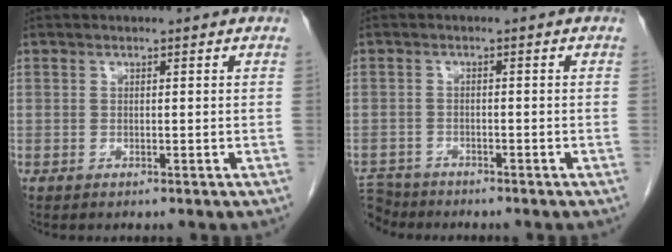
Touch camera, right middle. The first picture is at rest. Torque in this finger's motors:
{"motor_torque": [-0.54, -0.44, -0.01, -0.01]}